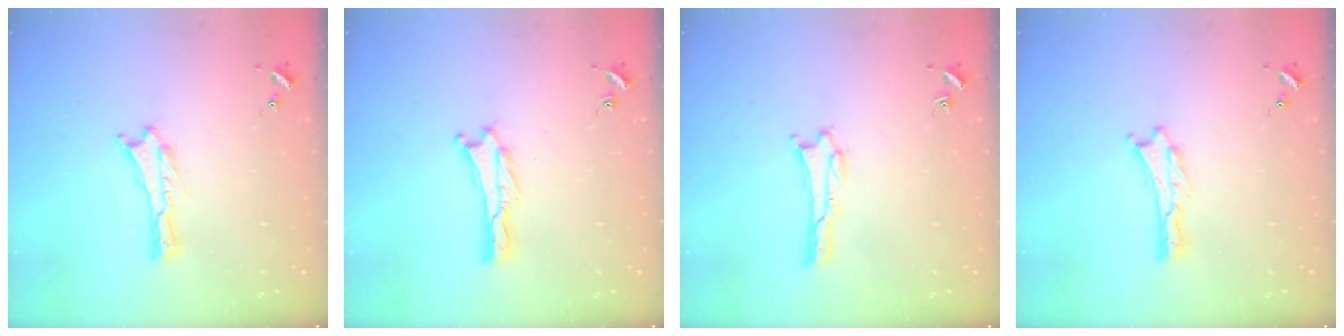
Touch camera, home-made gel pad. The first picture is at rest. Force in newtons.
{"total": 0.0}
{"total": 0.8, "press": 0.8, "slide": 0.2}
{"total": 0.0}